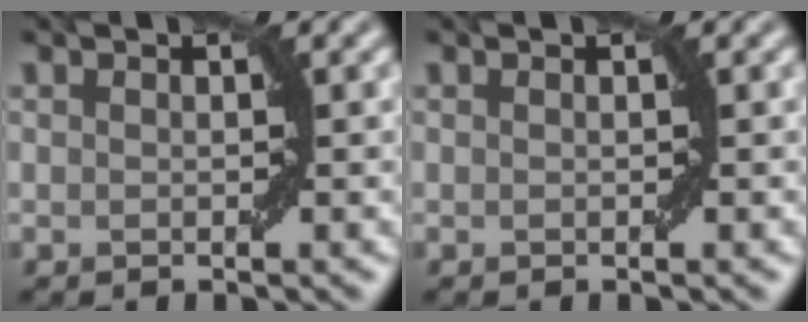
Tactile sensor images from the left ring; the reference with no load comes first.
{"total": 0.0}